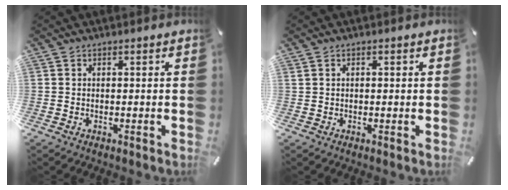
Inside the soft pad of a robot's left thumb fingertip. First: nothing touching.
{"total": 0.7, "force": [0.2, 0.5, 0.5], "torque": [-0.010, 0.004, 0.002]}